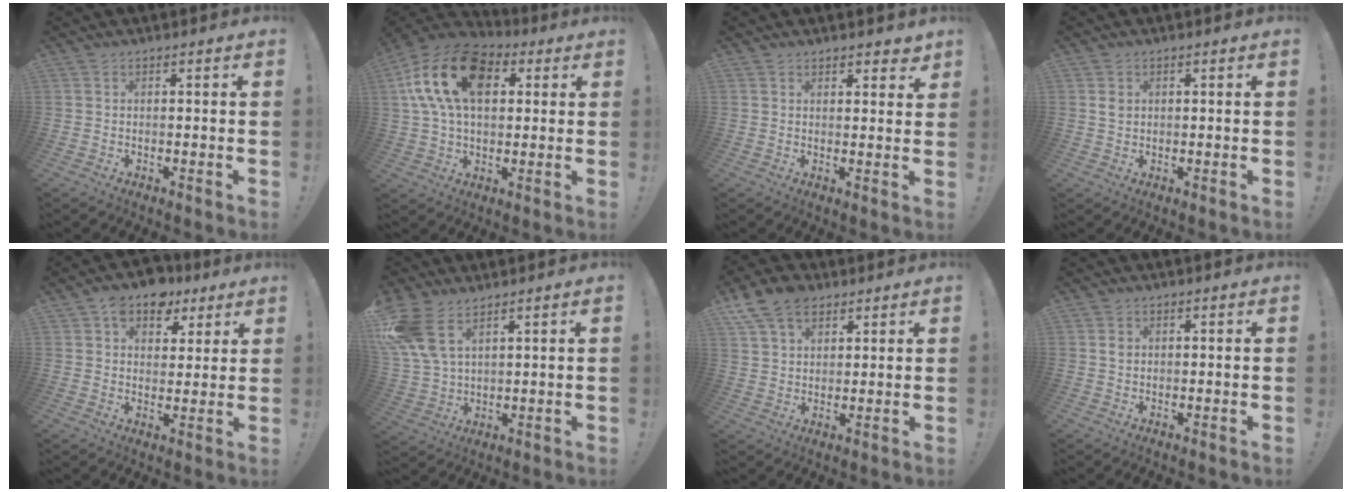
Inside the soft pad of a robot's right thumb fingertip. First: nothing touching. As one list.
[{"total": 20.2, "force": [6.0, 12.7, 14.5], "torque": [-0.269, 0.000, 0.107]}, {"total": 3.0, "force": [2.3, 1.6, 0.9], "torque": [0.008, -0.018, 0.038]}, {"total": 1.6, "force": [0.4, 1.5, 0.4], "torque": [0.006, -0.004, 0.005]}, {"total": 10.1, "force": [6.6, 6.8, 3.6], "torque": [-0.062, -0.035, 0.127]}, {"total": 10.8, "force": [6.4, 5.5, 6.8], "torque": [-0.143, -0.026, 0.127]}, {"total": 11.4, "force": [6.7, 7.6, 5.3], "torque": [-0.091, -0.024, 0.132]}, {"total": 1.4, "force": [0.1, 1.4, 0.1], "torque": [0.014, -0.005, -0.001]}]